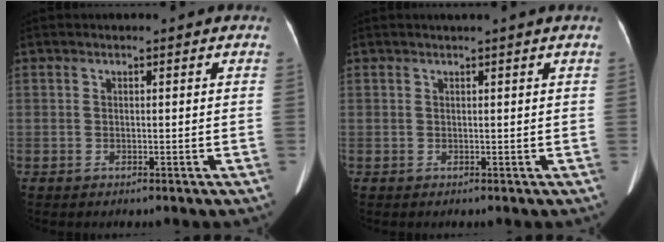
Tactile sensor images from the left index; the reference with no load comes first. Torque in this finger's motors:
{"motor_torque": [0.55, -0.86, -0.05, 0.04]}